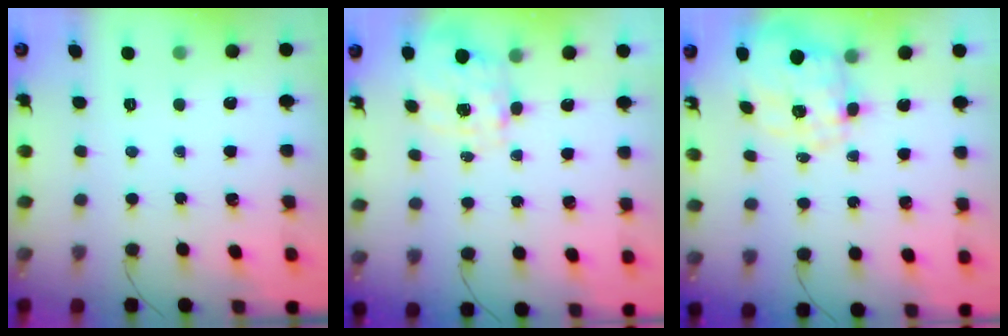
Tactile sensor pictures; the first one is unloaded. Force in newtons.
{"total": 3.6, "press": 3.5, "slide": 0.9}
{"total": 3.8, "press": 3.4, "slide": 1.8}